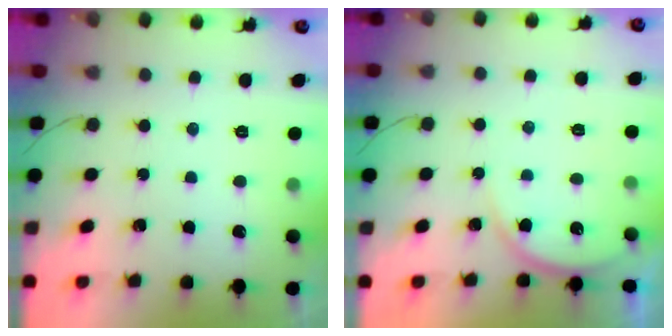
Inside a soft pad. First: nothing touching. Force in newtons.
{"total": 5.4, "press": 5.4, "slide": 0.3}